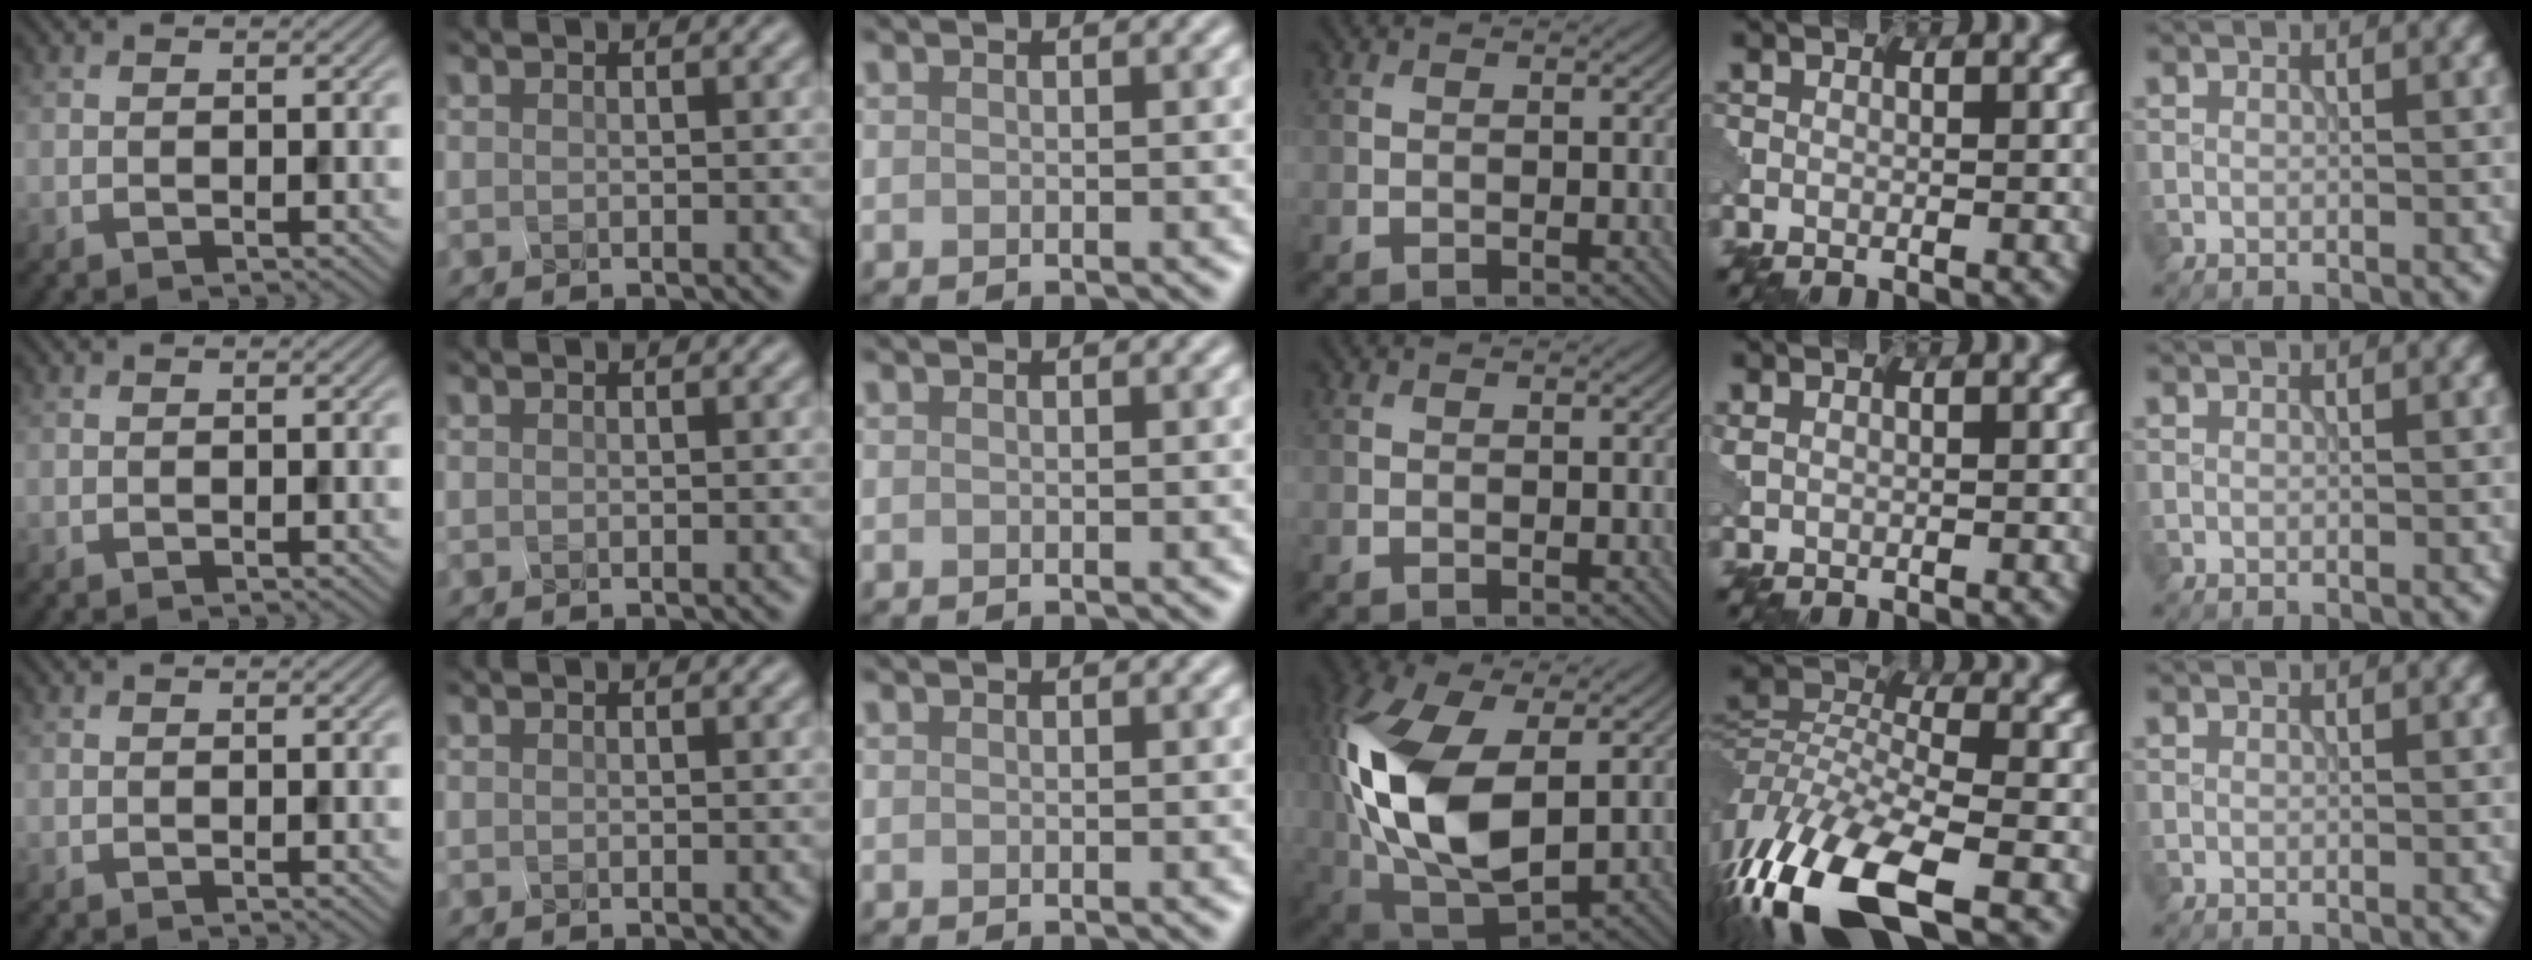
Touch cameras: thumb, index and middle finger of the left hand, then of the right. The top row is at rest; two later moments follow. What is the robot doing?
{"motion": "squeeze", "object": "clothespin"}